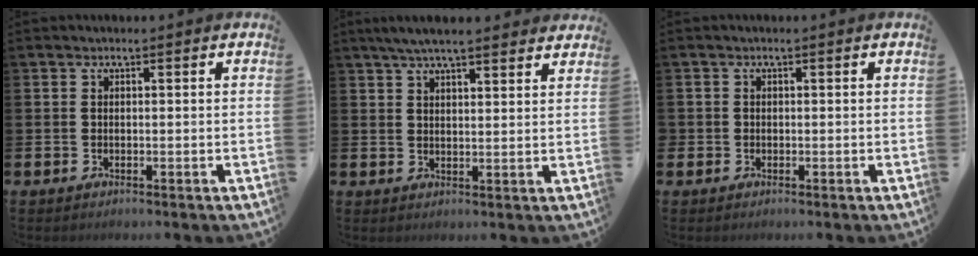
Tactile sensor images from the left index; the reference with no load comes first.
{"total": 5.3, "force": [4.8, 0.7, 2.2], "torque": [-0.052, -0.009, 0.087]}
{"total": 0.8, "force": [-0.1, 0.8, 0.1], "torque": [0.011, 0.000, -0.007]}